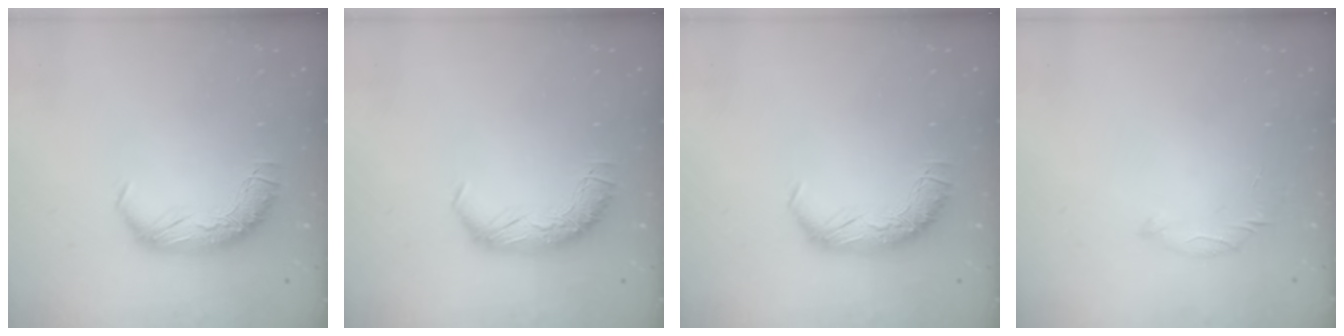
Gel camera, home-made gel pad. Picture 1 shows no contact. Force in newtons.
{"total": 0.0}
{"total": 0.0}
{"total": 7.7, "press": 7.7, "slide": 0.6}